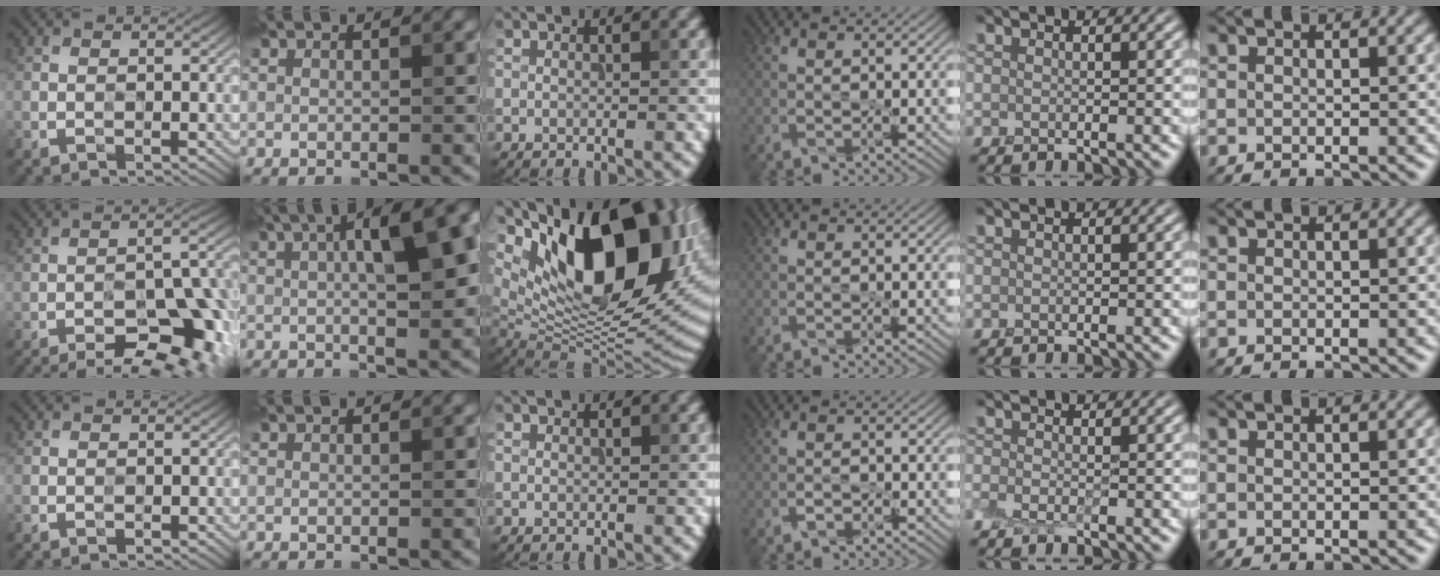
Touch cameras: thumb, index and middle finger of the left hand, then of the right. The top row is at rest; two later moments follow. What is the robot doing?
{"motion": "peel", "object": "cling film"}